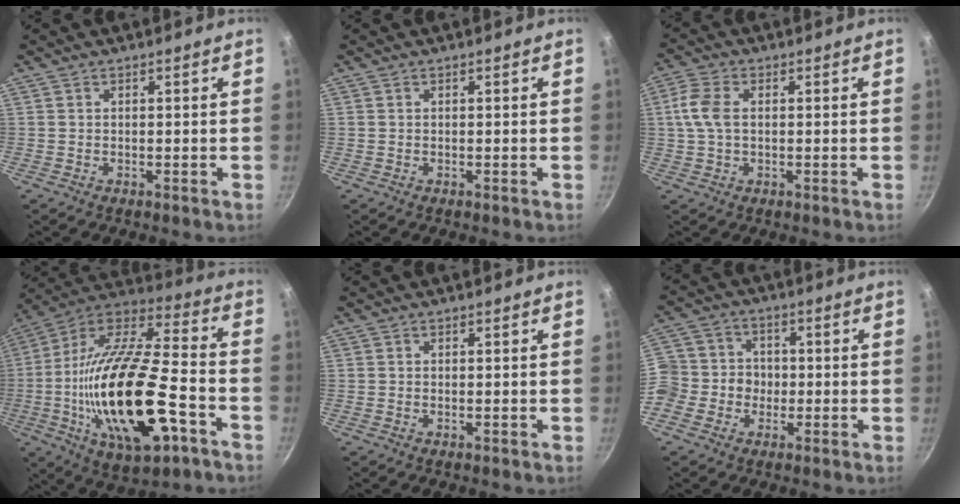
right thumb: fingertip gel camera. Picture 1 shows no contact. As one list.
[{"total": 0.0}, {"total": 5.8, "force": [0.6, 3.5, 4.6], "torque": [-0.099, 0.011, 0.007]}, {"total": 29.6, "force": [-8.4, 11.9, 25.8], "torque": [-0.467, 0.020, -0.145]}, {"total": 0.0}, {"total": 11.7, "force": [-2.5, 10.6, 4.2], "torque": [-0.063, 0.038, -0.062]}]